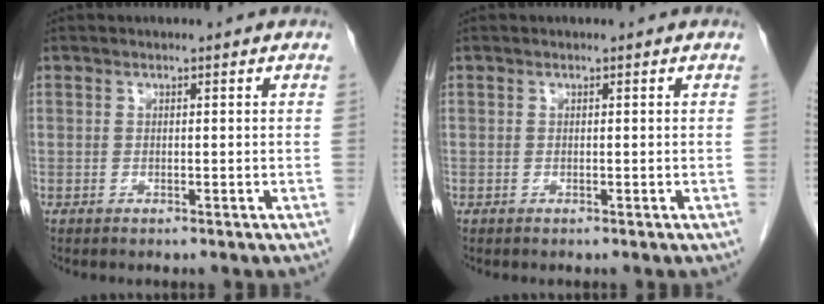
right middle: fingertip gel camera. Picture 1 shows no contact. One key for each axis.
{"total": 0.0}